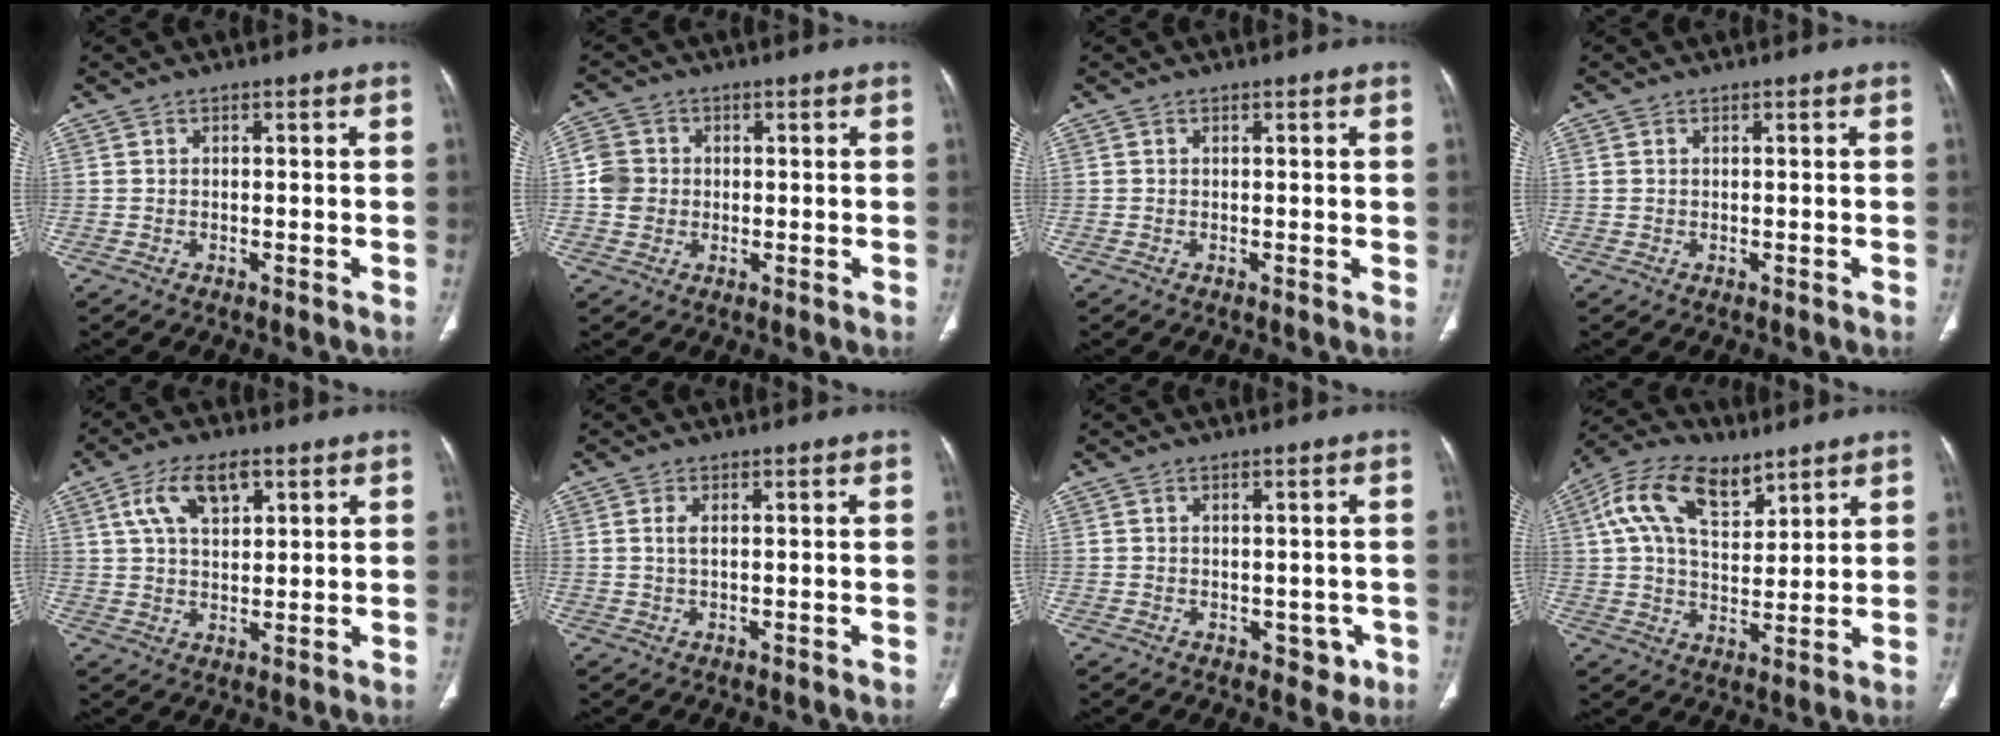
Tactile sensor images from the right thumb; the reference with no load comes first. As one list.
[{"total": 5.2, "force": [-0.1, 4.8, 1.8], "torque": [-0.023, 0.008, -0.006]}, {"total": 0.9, "force": [0.2, 0.4, 0.7], "torque": [-0.008, -0.002, 0.003]}, {"total": 0.5, "force": [0.1, 0.4, 0.3], "torque": [-0.007, 0.004, 0.004]}, {"total": 8.6, "force": [3.8, 4.5, 6.3], "torque": [-0.107, -0.005, 0.068]}, {"total": 1.5, "force": [0.3, 0.6, 1.4], "torque": [-0.035, 0.002, 0.009]}, {"total": 3.1, "force": [-0.5, 2.5, 1.8], "torque": [0.000, 0.001, 0.001]}, {"total": 14.5, "force": [7.2, 7.9, 9.7], "torque": [-0.160, -0.008, 0.129]}]